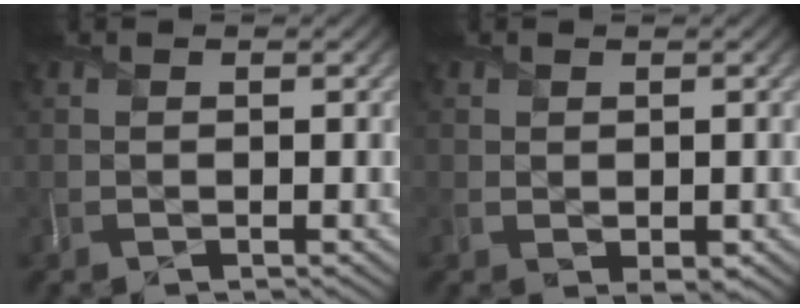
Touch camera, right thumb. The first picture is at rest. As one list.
[{"total": 1.3, "force": [-0.1, 0.9, 1.0], "torque": [-0.017, -0.007, 0.004]}]